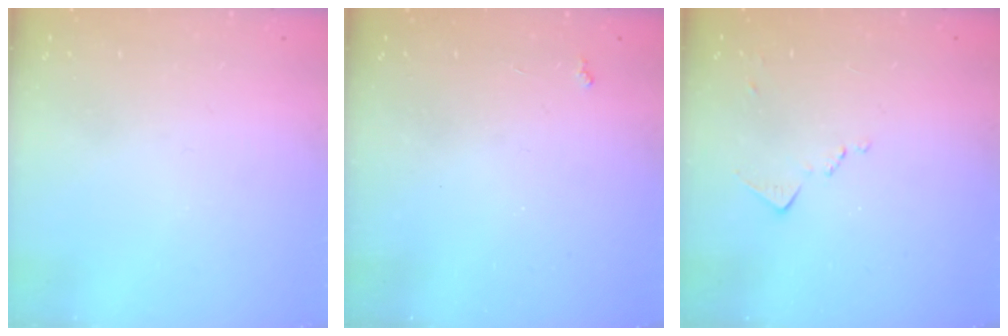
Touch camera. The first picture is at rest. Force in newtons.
{"total": 2.7, "press": 2.6, "slide": 0.4}
{"total": 8.1, "press": 8.1, "slide": 0.9}